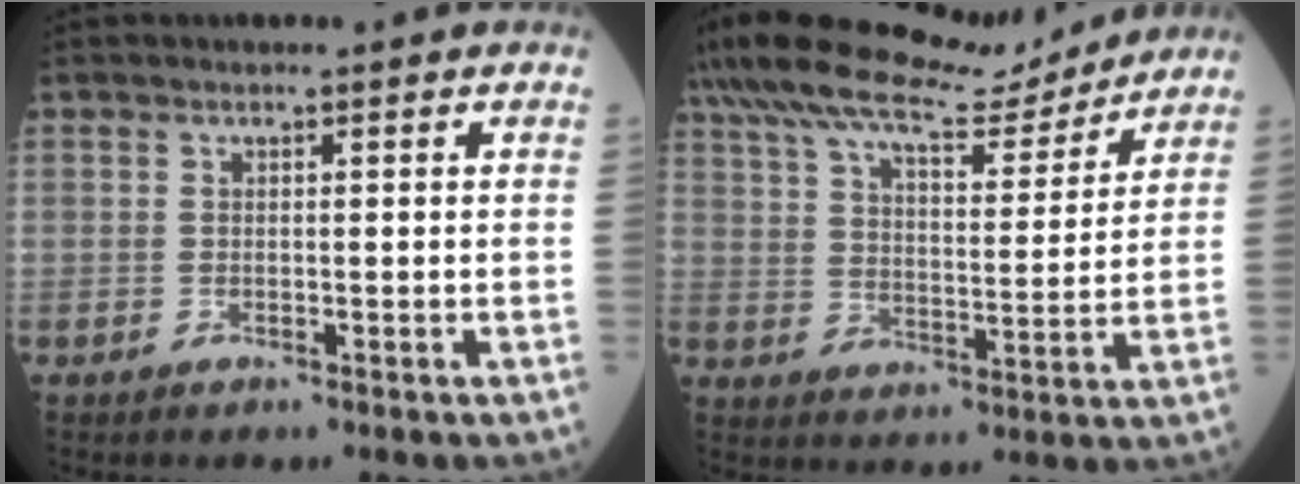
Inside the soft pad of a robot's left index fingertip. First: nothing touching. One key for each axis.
{"total": 16.8, "fx": 15.0, "fy": 3.1, "fz": 7.0, "tx": -0.131, "ty": 0.021, "tz": 0.237}